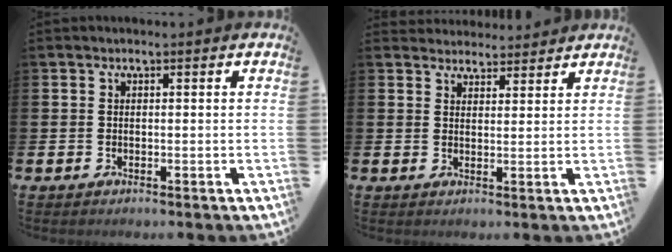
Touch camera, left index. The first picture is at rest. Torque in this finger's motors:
{"motor_torque": [0.80, -1.34, 0.13, 0.00]}